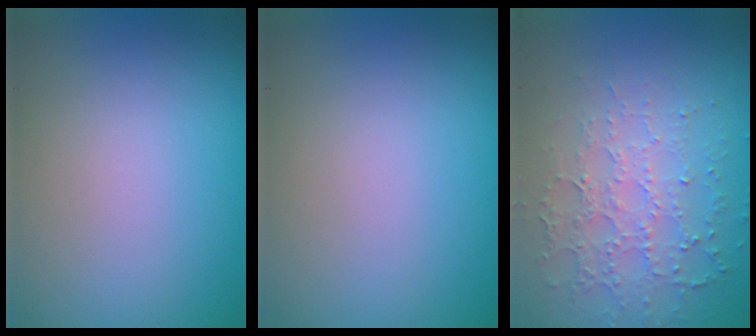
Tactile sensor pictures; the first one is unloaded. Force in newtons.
{"total": 0.0}
{"total": 3.5, "press": 3.2, "slide": 1.4}